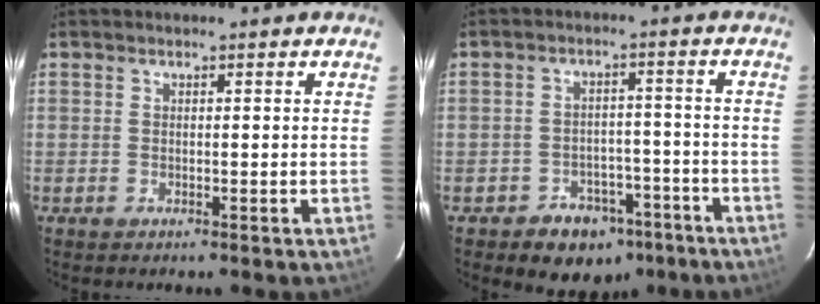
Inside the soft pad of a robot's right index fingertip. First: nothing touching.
{"total": 9.1, "force": [-5.9, 6.6, 2.2], "torque": [-0.043, 0.036, -0.059]}